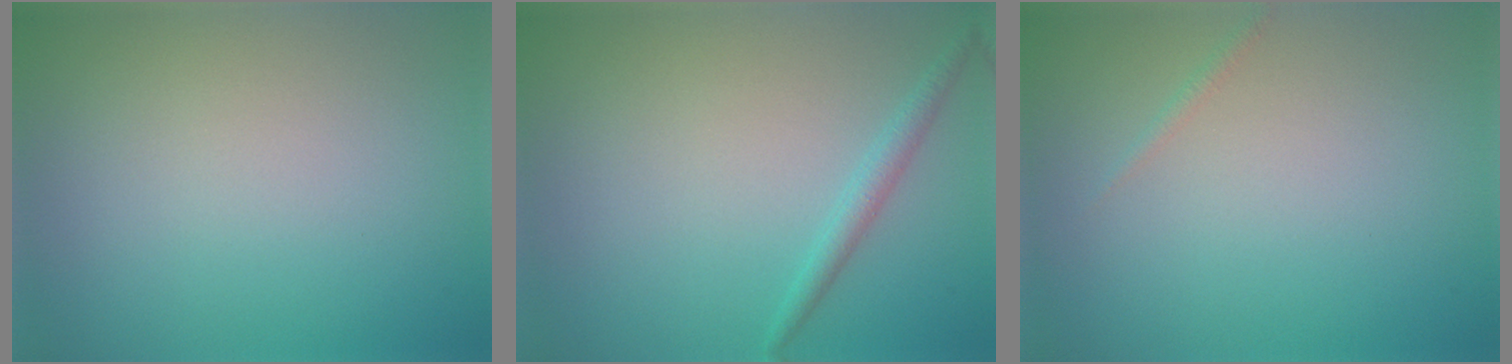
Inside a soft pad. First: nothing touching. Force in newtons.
{"total": 1.4, "press": 1.4, "slide": 0.1}
{"total": 0.6, "press": 0.6, "slide": 0.0}